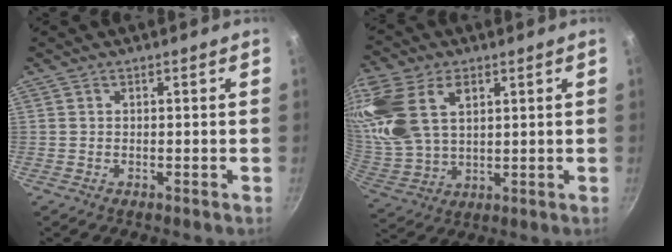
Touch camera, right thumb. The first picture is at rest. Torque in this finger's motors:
{"motor_torque": [0.80, 4.21, 0.32, 0.33, 0.23]}